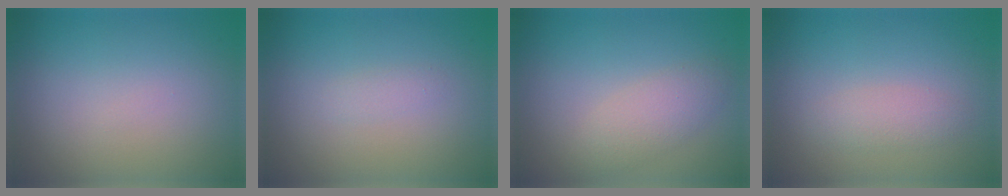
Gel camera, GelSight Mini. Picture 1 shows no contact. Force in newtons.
{"total": 0.8, "press": 0.8, "slide": 0.0}
{"total": 2.5, "press": 2.5, "slide": 0.1}
{"total": 1.6, "press": 1.6, "slide": 0.2}